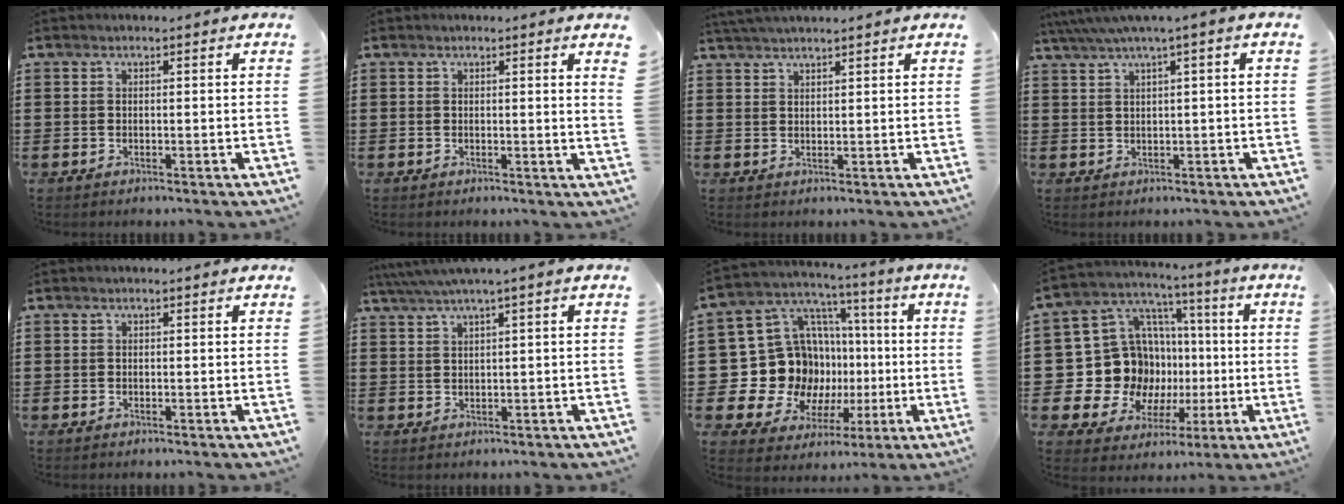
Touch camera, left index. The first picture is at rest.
{"total": 1.1, "force": [0.6, -0.3, 0.9], "torque": [-0.018, -0.004, 0.011]}
{"total": 2.1, "force": [2.1, -0.3, 0.3], "torque": [-0.010, 0.001, 0.041]}
{"total": 2.3, "force": [0.7, -0.3, 2.2], "torque": [-0.041, -0.004, 0.009]}
{"total": 0.0}
{"total": 2.1, "force": [0.9, -0.3, 1.9], "torque": [-0.036, -0.003, 0.013]}
{"total": 17.8, "force": [-1.4, 16.2, 7.3], "torque": [-0.183, -0.026, 0.019]}
{"total": 15.6, "force": [-0.9, 14.4, 5.9], "torque": [-0.160, -0.026, 0.015]}